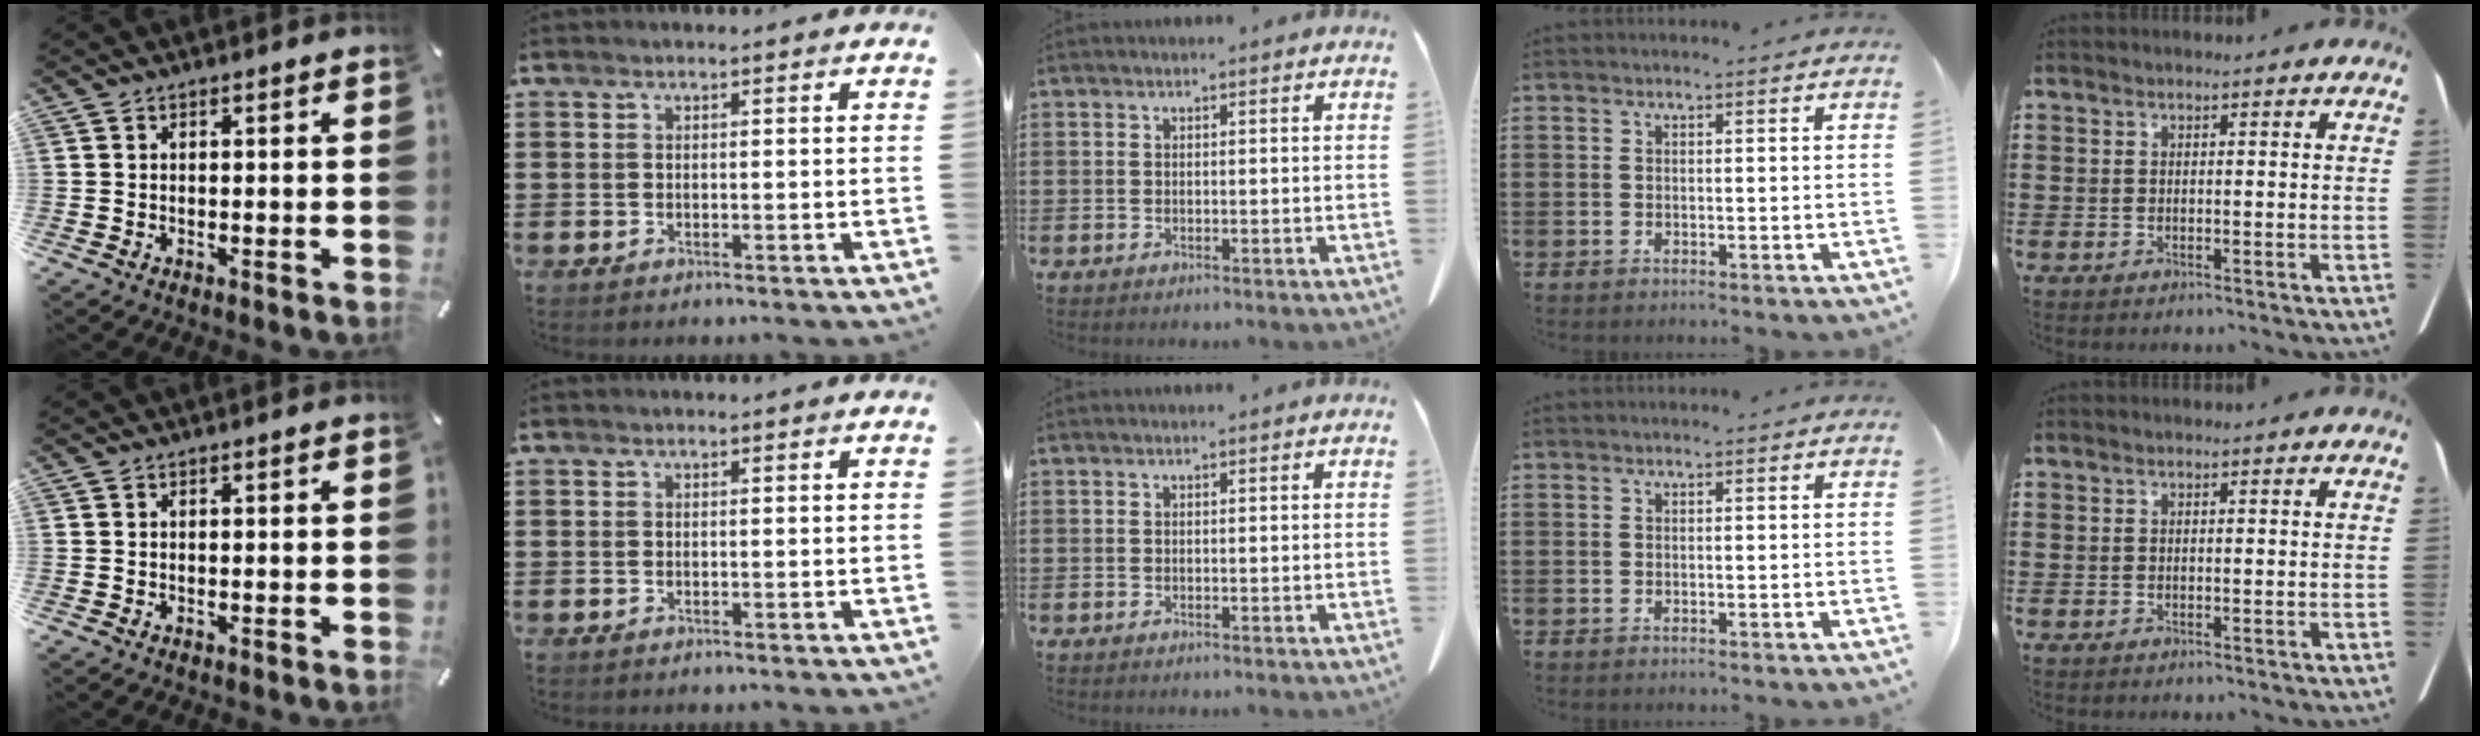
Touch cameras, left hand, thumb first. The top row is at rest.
{}